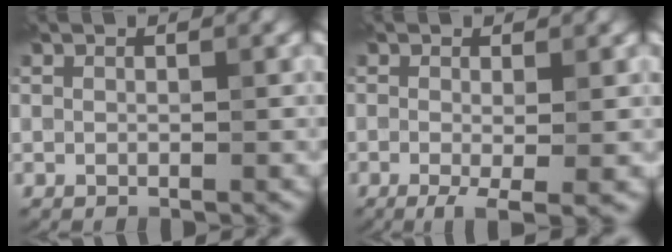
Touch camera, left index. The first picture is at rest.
{"total": 3.7, "force": [-1.0, 0.8, 3.5], "torque": [-0.058, -0.011, -0.018]}